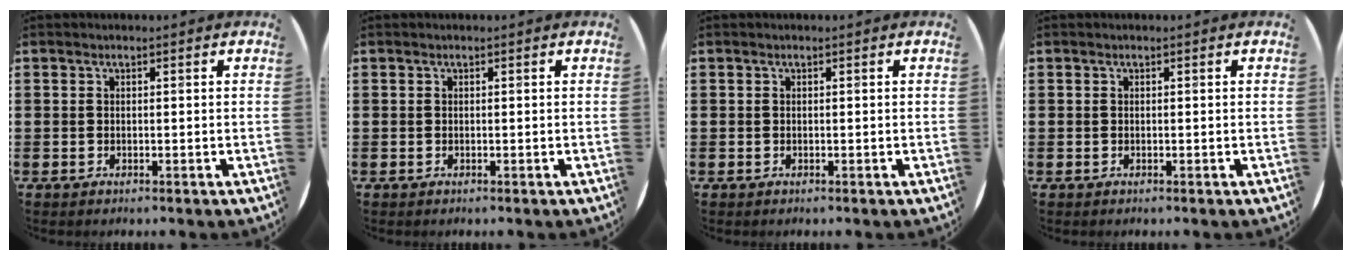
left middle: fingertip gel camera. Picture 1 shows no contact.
{"total": 0.0}
{"total": 0.0}
{"total": 0.0}